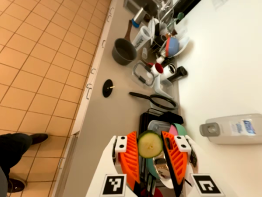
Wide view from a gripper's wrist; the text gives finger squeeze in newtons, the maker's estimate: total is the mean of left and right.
{"total": 7.5, "left": 7.8, "right": 7.2}